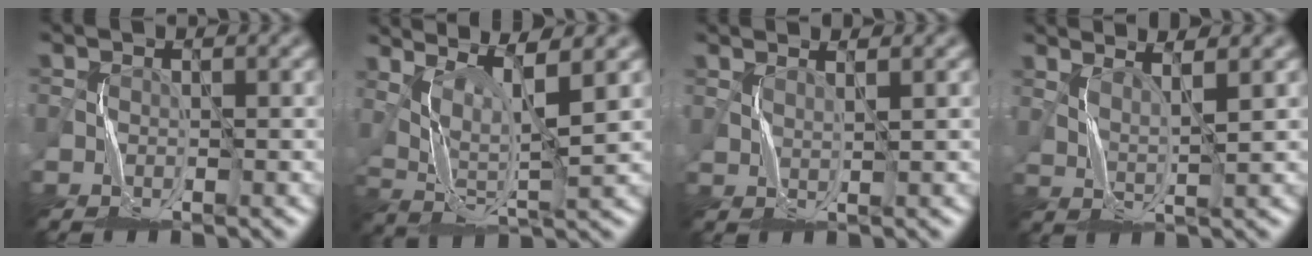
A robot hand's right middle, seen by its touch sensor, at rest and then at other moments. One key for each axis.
{"total": 5.8, "fx": 3.5, "fy": 0.7, "fz": 4.6, "tx": -0.088, "ty": -0.003, "tz": 0.075}
{"total": 1.5, "fx": 1.4, "fy": -0.2, "fz": 0.5, "tx": -0.008, "ty": -0.006, "tz": 0.023}
{"total": 2.6, "fx": 2.2, "fy": -0.2, "fz": 1.4, "tx": -0.036, "ty": -0.007, "tz": 0.046}